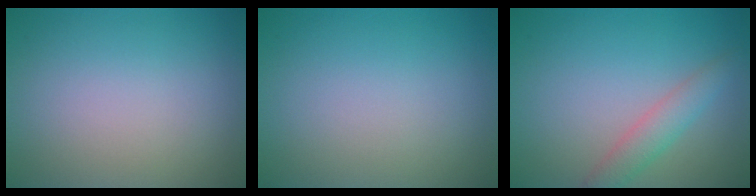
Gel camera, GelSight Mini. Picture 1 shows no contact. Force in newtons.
{"total": 0.0}
{"total": 2.6, "press": 2.6, "slide": 0.2}